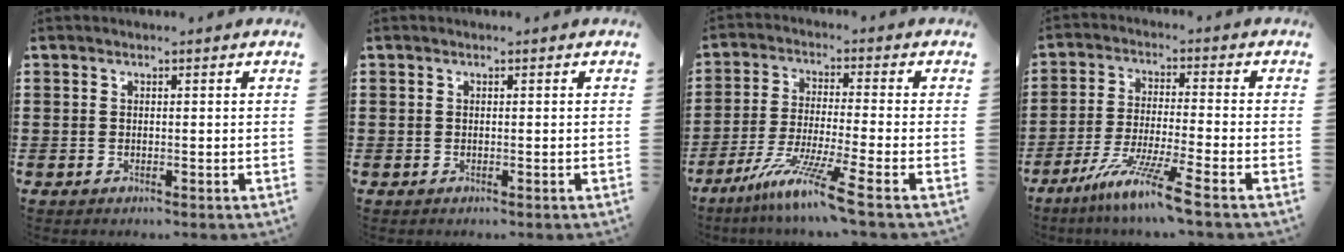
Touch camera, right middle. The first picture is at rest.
{"total": 0.0}
{"total": 8.8, "force": [-6.4, -0.6, 6.1], "torque": [-0.125, -0.017, -0.126]}
{"total": 8.7, "force": [-6.6, -0.5, 5.5], "torque": [-0.115, -0.017, -0.131]}